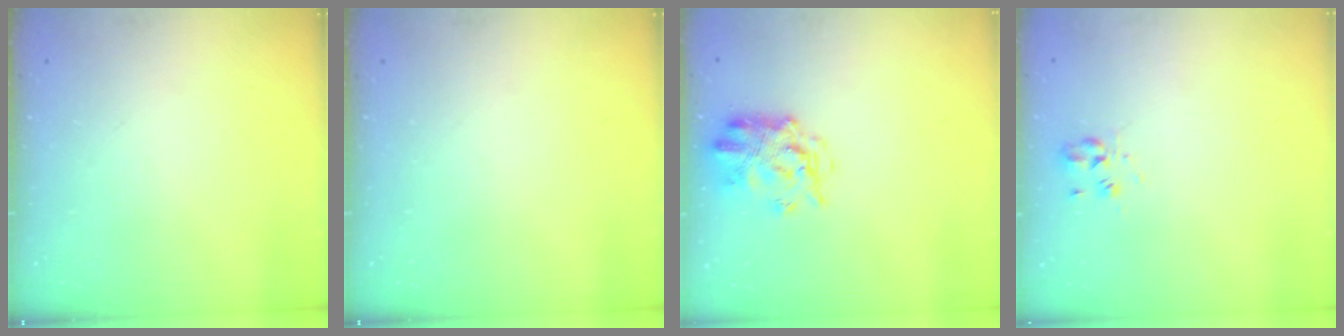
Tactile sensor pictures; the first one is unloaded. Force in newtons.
{"total": 0.0}
{"total": 3.6, "press": 3.2, "slide": 1.5}
{"total": 3.8, "press": 3.7, "slide": 1.1}